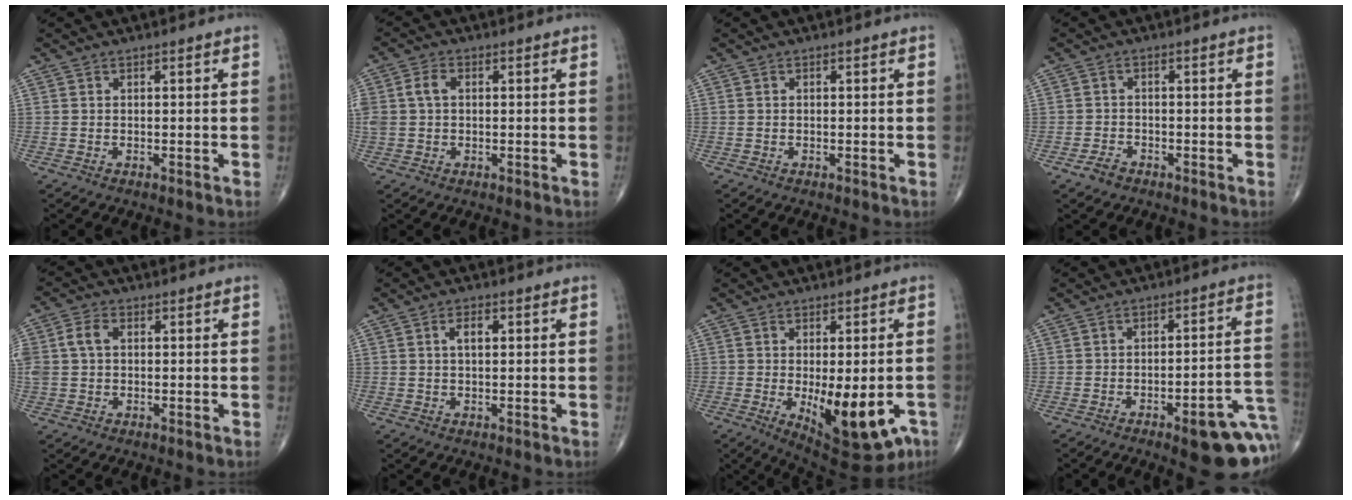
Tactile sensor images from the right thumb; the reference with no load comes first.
{"total": 5.1, "force": [0.7, 3.6, 3.6], "torque": [-0.089, 0.018, 0.015]}
{"total": 0.0}
{"total": 1.5, "force": [-1.0, 1.0, 0.6], "torque": [-0.011, 0.002, -0.019]}
{"total": 6.1, "force": [0.8, 4.4, 4.1], "torque": [-0.097, 0.021, 0.018]}
{"total": 2.7, "force": [0.7, 1.4, 2.2], "torque": [-0.035, 0.003, 0.009]}
{"total": 16.1, "force": [-5.2, 6.8, 13.7], "torque": [-0.163, -0.004, -0.051]}
{"total": 15.1, "force": [-6.7, 4.5, 12.7], "torque": [-0.096, 0.049, -0.070]}